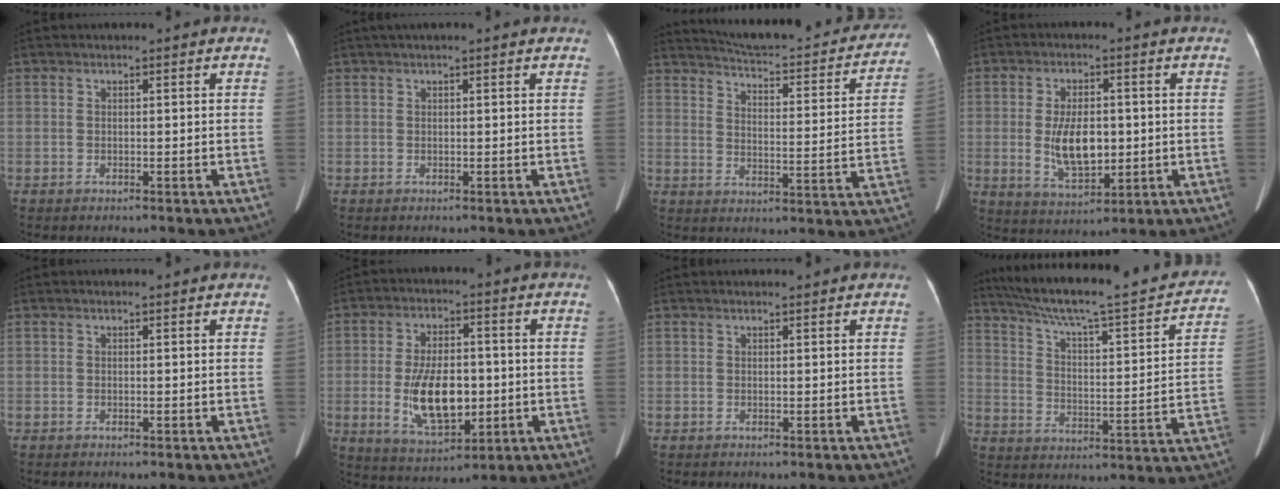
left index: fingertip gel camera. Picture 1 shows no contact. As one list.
[{"total": 3.5, "force": [2.9, 0.0, 2.0], "torque": [-0.025, 0.036, 0.038]}, {"total": 23.3, "force": [21.4, 3.9, 8.4], "torque": [-0.117, -0.040, 0.261]}, {"total": 8.3, "force": [-0.3, 4.0, 7.2], "torque": [-0.143, -0.003, 0.004]}, {"total": 0.6, "force": [0.6, 0.1, 0.1], "torque": [-0.006, 0.001, 0.003]}, {"total": 11.3, "force": [-1.5, 5.4, 9.8], "torque": [-0.191, -0.002, -0.015]}, {"total": 2.2, "force": [2.1, 0.2, 0.5], "torque": [-0.009, 0.018, 0.028]}, {"total": 27.2, "force": [23.1, 3.7, 13.8], "torque": [-0.215, -0.007, 0.309]}]